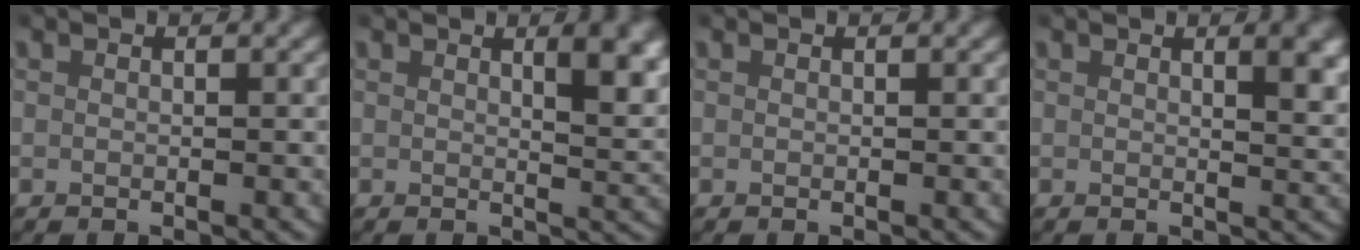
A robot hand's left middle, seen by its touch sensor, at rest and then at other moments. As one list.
[{"total": 3.4, "force": [1.6, 0.6, 3.0], "torque": [-0.033, -0.007, 0.025]}, {"total": 0.0}, {"total": 2.6, "force": [1.2, 0.3, 2.2], "torque": [-0.025, -0.004, 0.019]}]